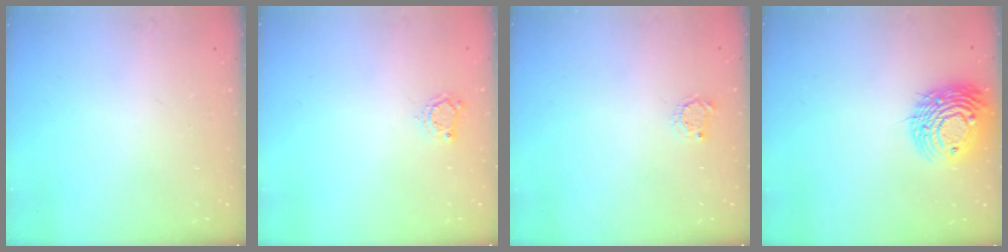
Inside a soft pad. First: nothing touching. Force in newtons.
{"total": 3.7, "press": 3.7, "slide": 0.4}
{"total": 3.1, "press": 3.1, "slide": 0.4}
{"total": 14.7, "press": 14.6, "slide": 1.9}